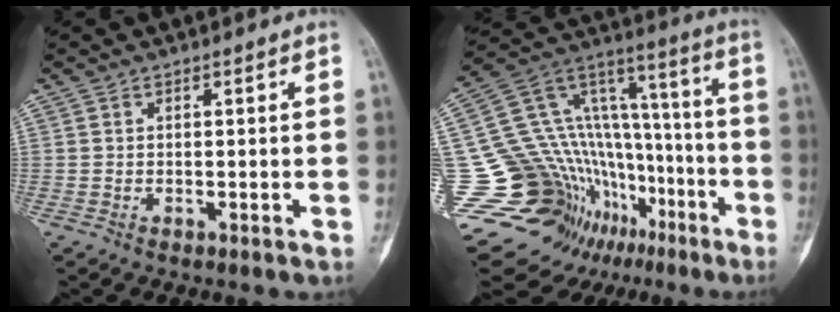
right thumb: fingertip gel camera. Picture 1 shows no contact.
{"total": 31.9, "force": [-13.9, 20.2, 20.5], "torque": [-0.343, 0.103, -0.215]}